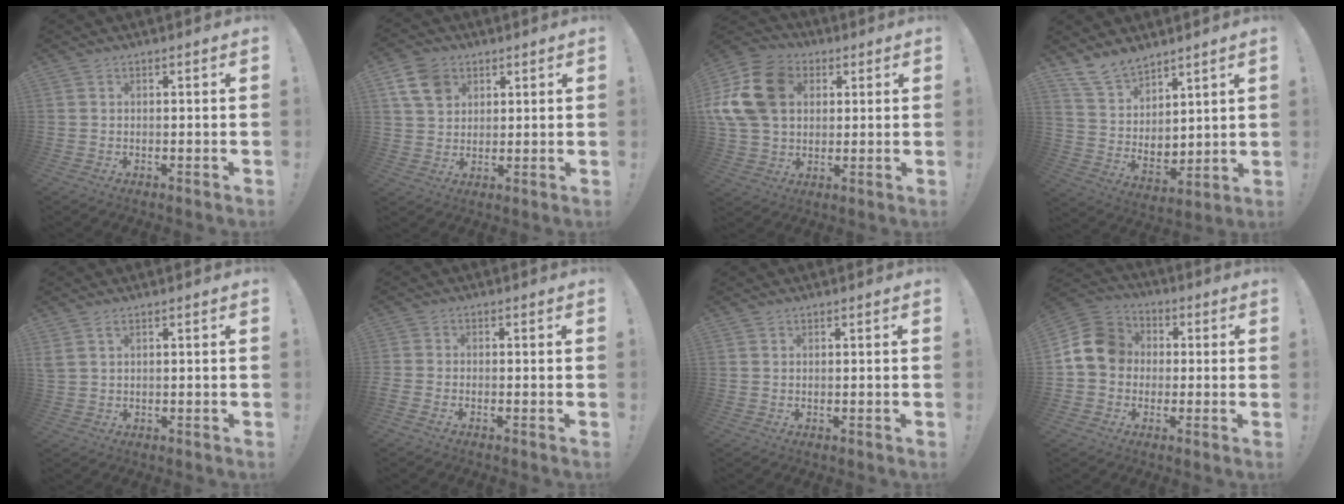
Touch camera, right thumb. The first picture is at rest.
{"total": 10.3, "force": [4.9, 7.7, 4.9], "torque": [-0.081, -0.011, 0.100]}
{"total": 19.5, "force": [4.7, 15.0, 11.6], "torque": [-0.210, -0.005, 0.094]}
{"total": 11.9, "force": [9.8, 6.1, 3.1], "torque": [-0.070, -0.073, 0.194]}
{"total": 2.2, "force": [1.2, 0.9, 1.7], "torque": [-0.040, 0.003, 0.024]}
{"total": 1.5, "force": [-1.1, 0.6, 0.9], "torque": [-0.027, 0.003, -0.019]}
{"total": 0.5, "force": [0.4, 0.3, 0.1], "torque": [-0.001, 0.000, 0.009]}
{"total": 13.2, "force": [1.2, 11.4, 6.7], "torque": [-0.104, 0.017, 0.029]}